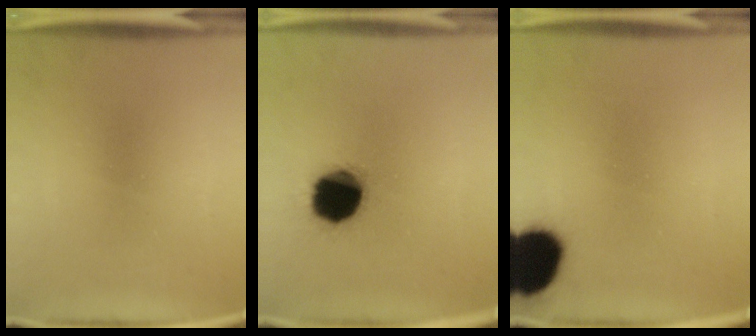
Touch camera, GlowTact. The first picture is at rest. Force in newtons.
{"total": 16.9}
{"total": 16.5}